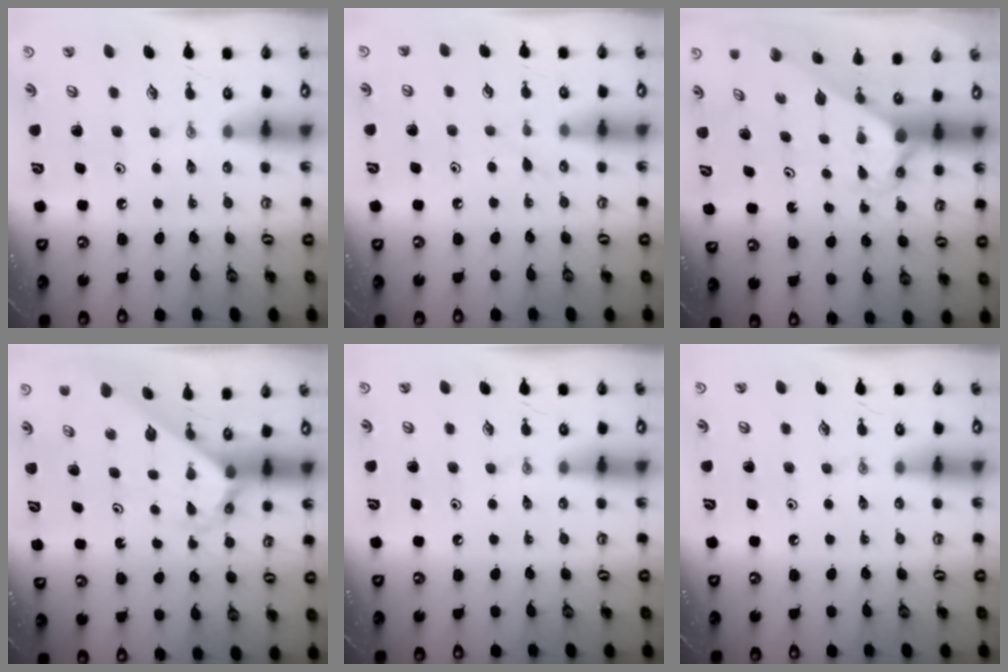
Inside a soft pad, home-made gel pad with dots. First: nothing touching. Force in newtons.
{"total": 6.4, "press": 6.4, "slide": 0.7}
{"total": 2.5, "press": 2.5, "slide": 0.3}
{"total": 2.7, "press": 2.7, "slide": 0.2}
{"total": 0.0}
{"total": 0.0}